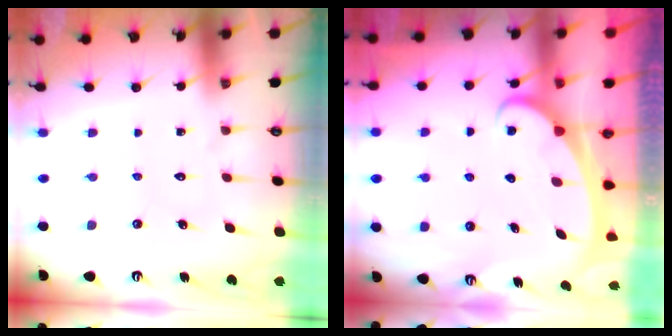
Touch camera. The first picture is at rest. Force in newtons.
{"total": 2.3, "press": 2.3, "slide": 0.3}